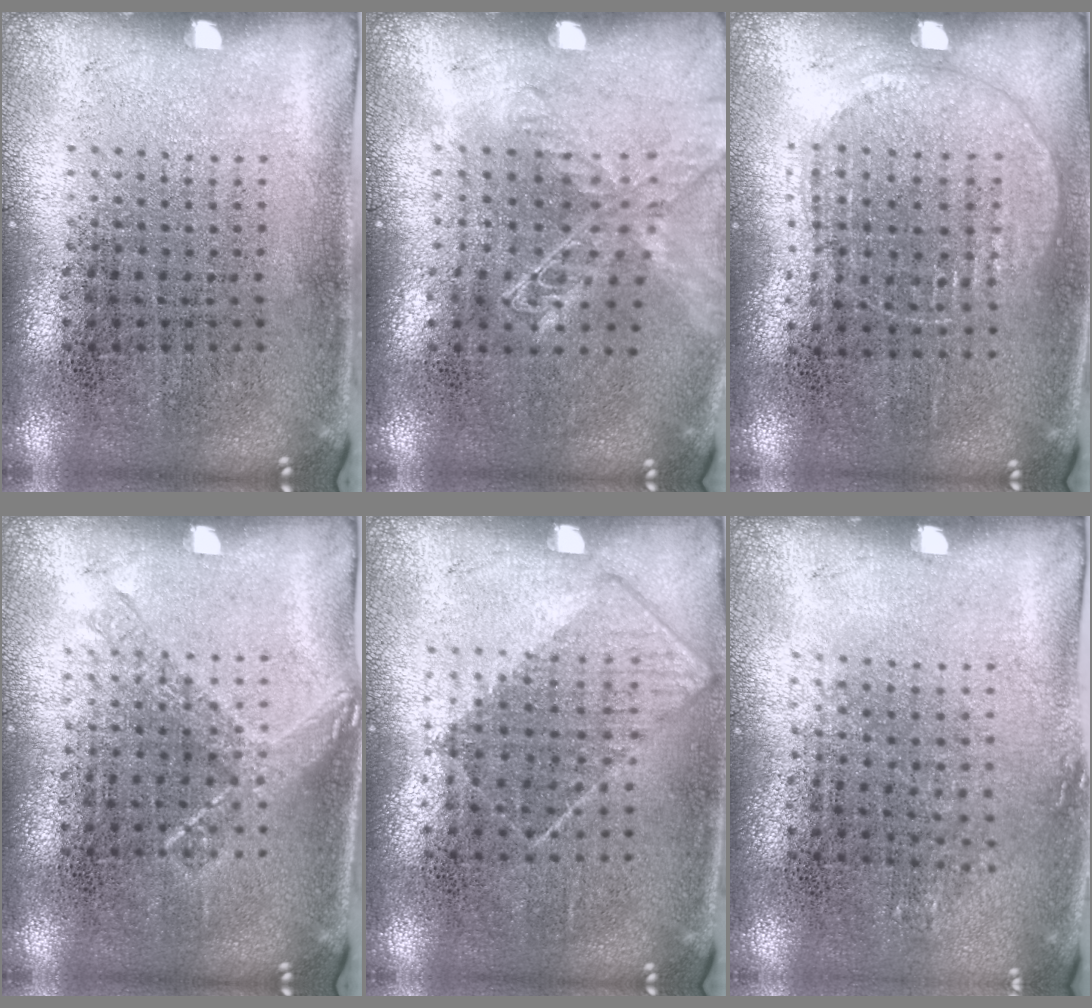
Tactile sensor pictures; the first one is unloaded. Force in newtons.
{"total": 1.4, "press": 1.4, "slide": 0.1}
{"total": 1.0, "press": 0.9, "slide": 0.4}
{"total": 1.0, "press": 0.9, "slide": 0.3}
{"total": 0.9, "press": 0.7, "slide": 0.5}
{"total": 0.8, "press": 0.6, "slide": 0.5}